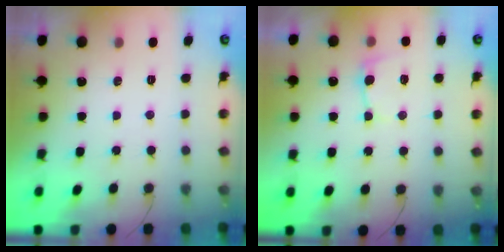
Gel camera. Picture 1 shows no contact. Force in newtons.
{"total": 5.7, "press": 5.6, "slide": 0.7}